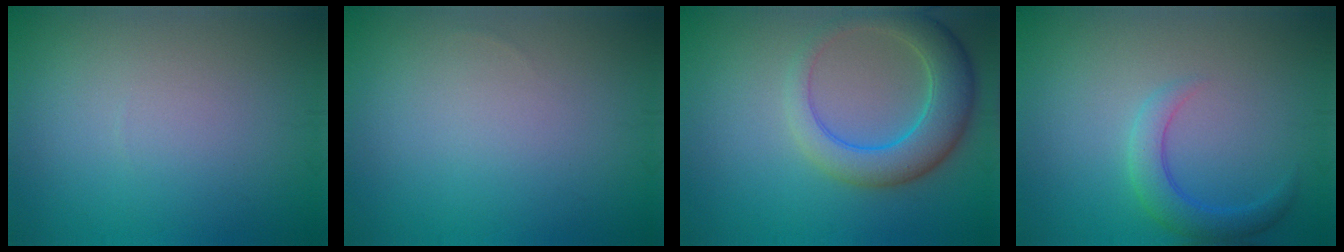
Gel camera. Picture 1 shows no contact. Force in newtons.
{"total": 0.0}
{"total": 5.8, "press": 5.8, "slide": 0.2}
{"total": 2.8, "press": 2.8, "slide": 0.4}